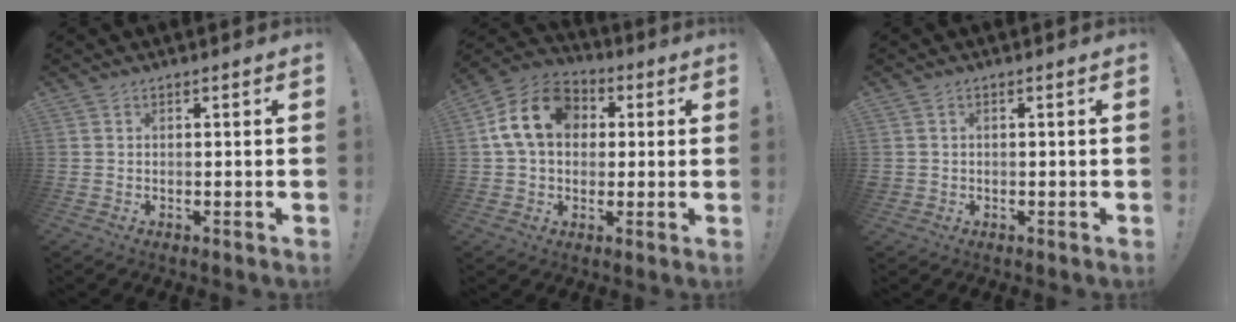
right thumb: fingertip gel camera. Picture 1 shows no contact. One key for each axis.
{"total": 16.1, "fx": 3.5, "fy": 12.1, "fz": 10.0, "tx": -0.169, "ty": 0.011, "tz": 0.069}
{"total": 1.1, "fx": 0.0, "fy": 1.0, "fz": 0.2, "tx": -0.009, "ty": 0.004, "tz": 0.001}